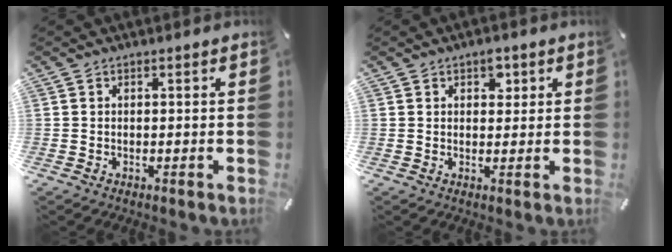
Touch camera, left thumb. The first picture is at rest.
{"total": 3.0, "force": [1.4, 2.1, 1.6], "torque": [-0.002, -0.007, 0.017]}